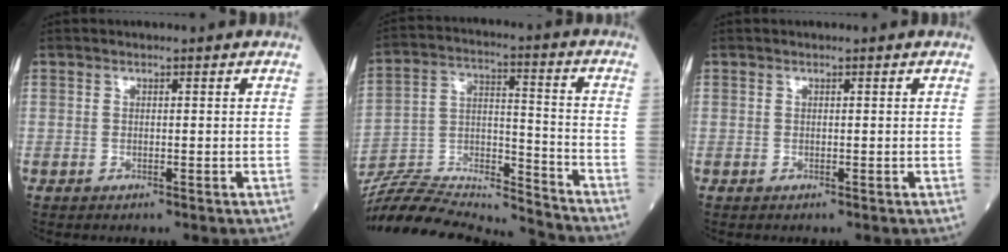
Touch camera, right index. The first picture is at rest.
{"total": 20.0, "force": [-19.3, 0.7, 5.0], "torque": [-0.104, 0.019, -0.326]}
{"total": 0.0}